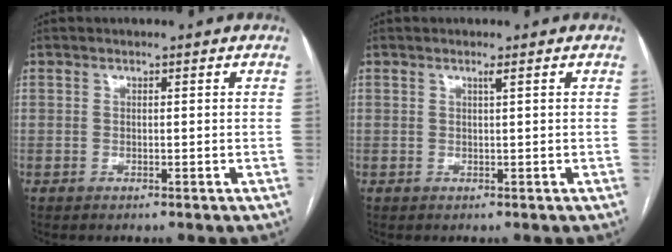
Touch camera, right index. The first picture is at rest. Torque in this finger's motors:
{"motor_torque": [0.13, 0.00, 0.05, 0.01]}